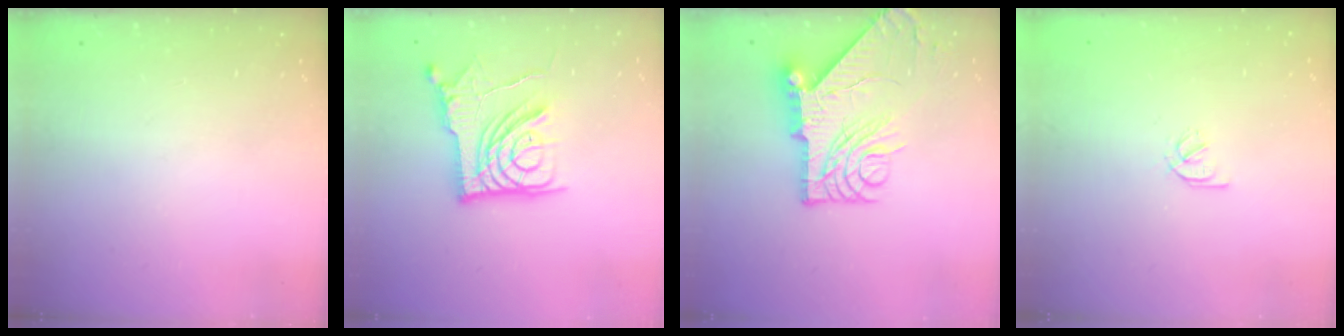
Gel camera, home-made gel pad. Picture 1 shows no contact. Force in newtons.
{"total": 14.2, "press": 14.1, "slide": 1.1}
{"total": 13.5, "press": 13.4, "slide": 1.7}
{"total": 2.1, "press": 1.9, "slide": 0.8}